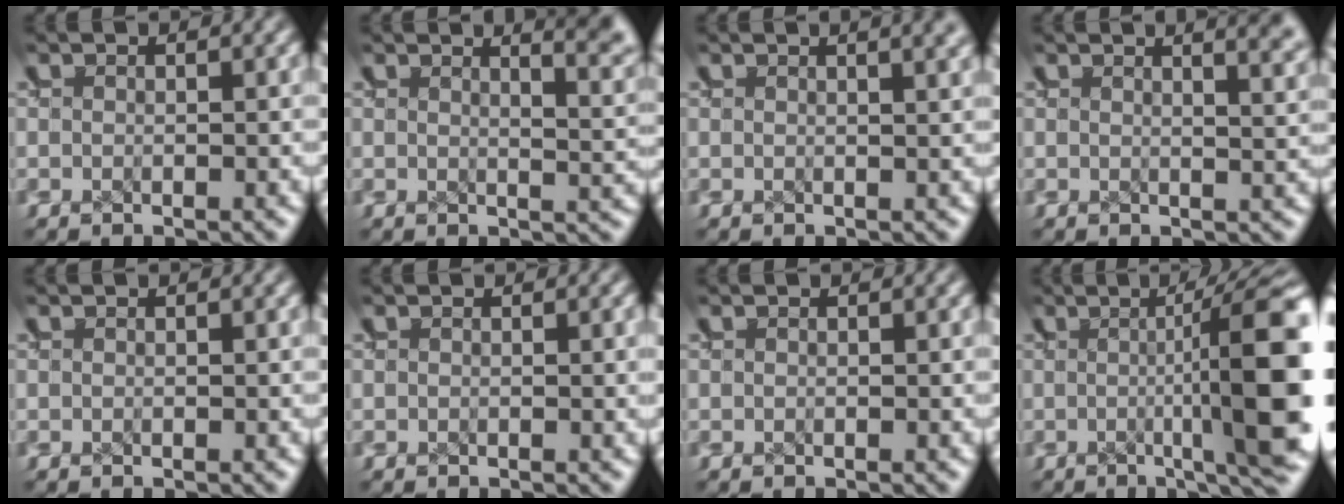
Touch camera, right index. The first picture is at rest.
{"total": 6.0, "force": [3.9, 2.2, 4.1], "torque": [-0.035, 0.014, 0.048]}
{"total": 1.5, "force": [1.2, -0.2, 0.9], "torque": [-0.013, 0.000, 0.021]}
{"total": 4.3, "force": [3.1, 1.2, 2.8], "torque": [-0.028, 0.010, 0.041]}
{"total": 0.0}
{"total": 0.0}
{"total": 0.0}
{"total": 11.0, "force": [-2.9, 1.8, 10.4], "torque": [-0.081, 0.020, -0.044]}